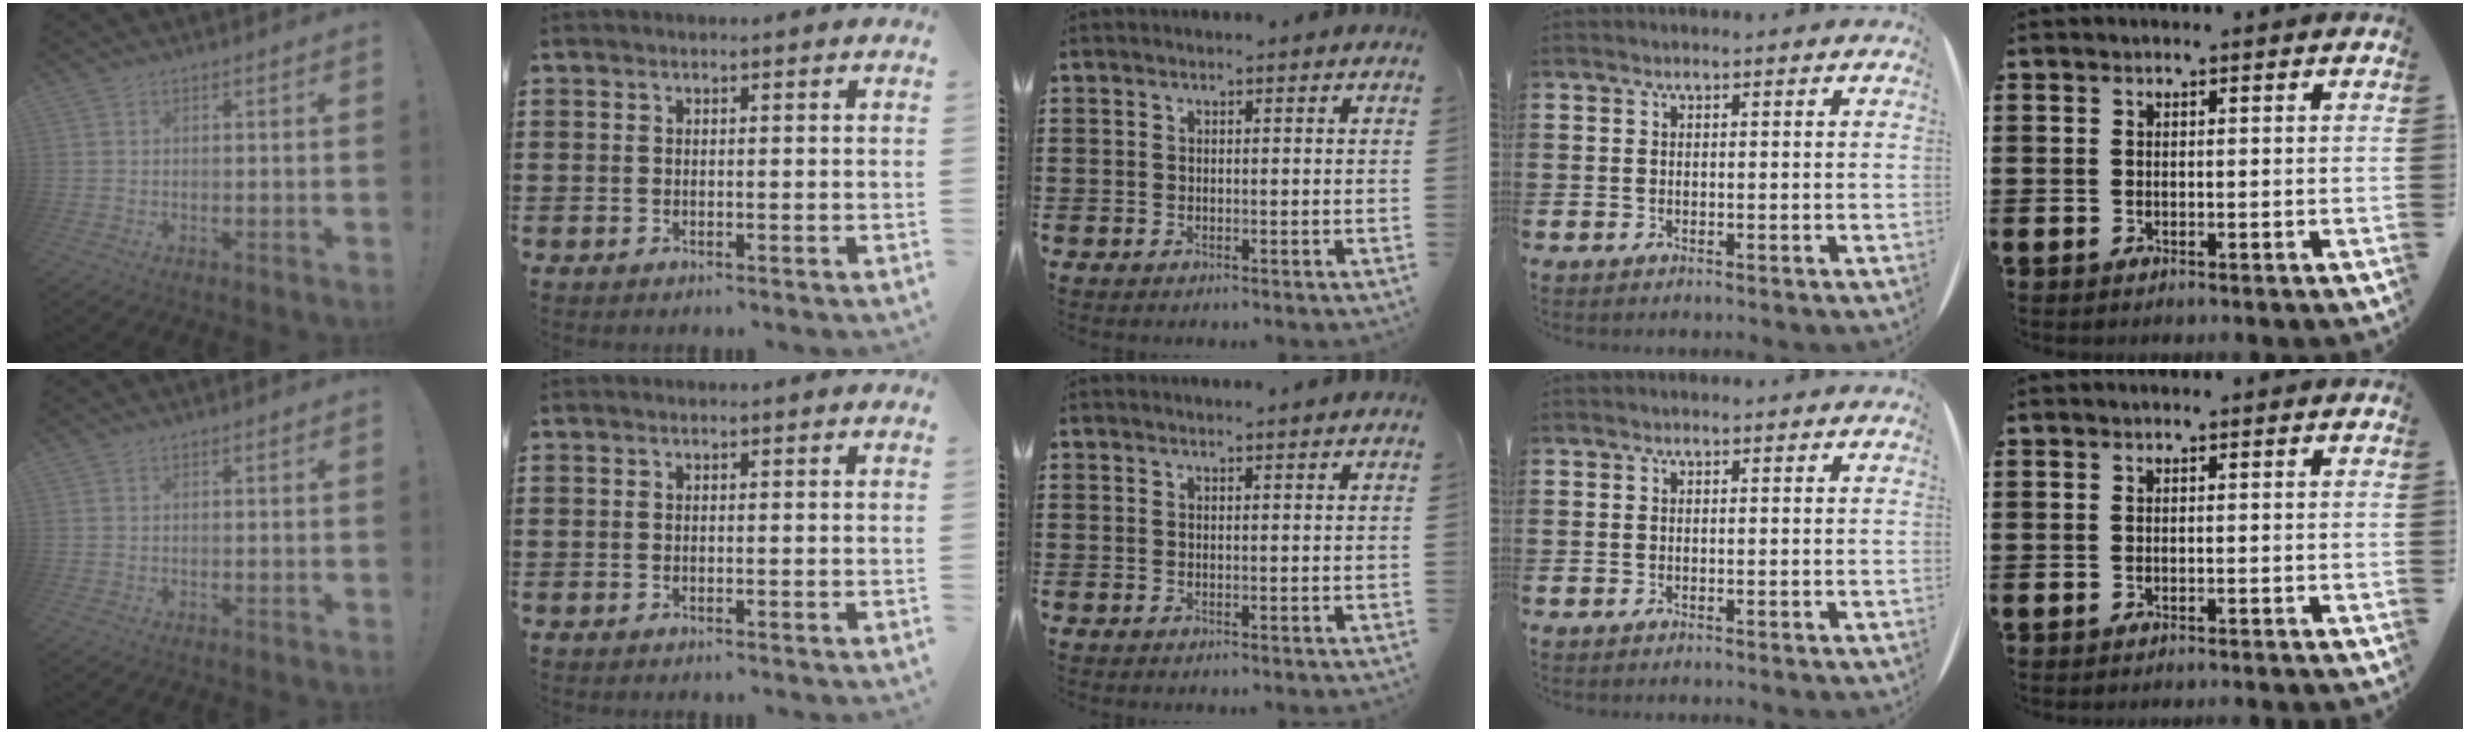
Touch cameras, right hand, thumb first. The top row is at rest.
{"middle": {"total": 0.7, "force": [0.7, 0.0, 0.0], "torque": [0.006, -0.006, 0.012]}}